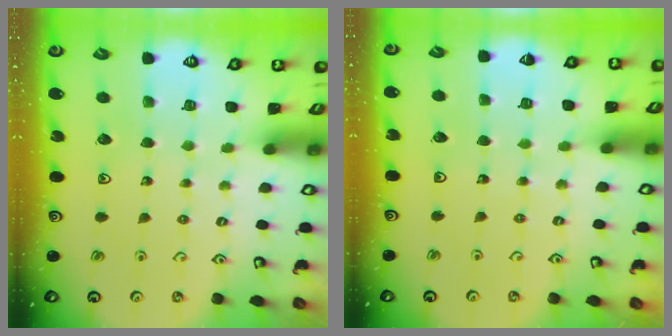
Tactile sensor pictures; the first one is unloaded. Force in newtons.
{"total": 2.8, "press": 2.8, "slide": 0.3}